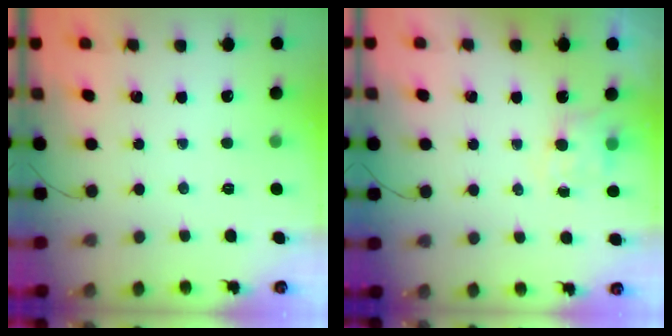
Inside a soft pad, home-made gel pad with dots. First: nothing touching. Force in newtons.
{"total": 5.4, "press": 5.3, "slide": 0.8}